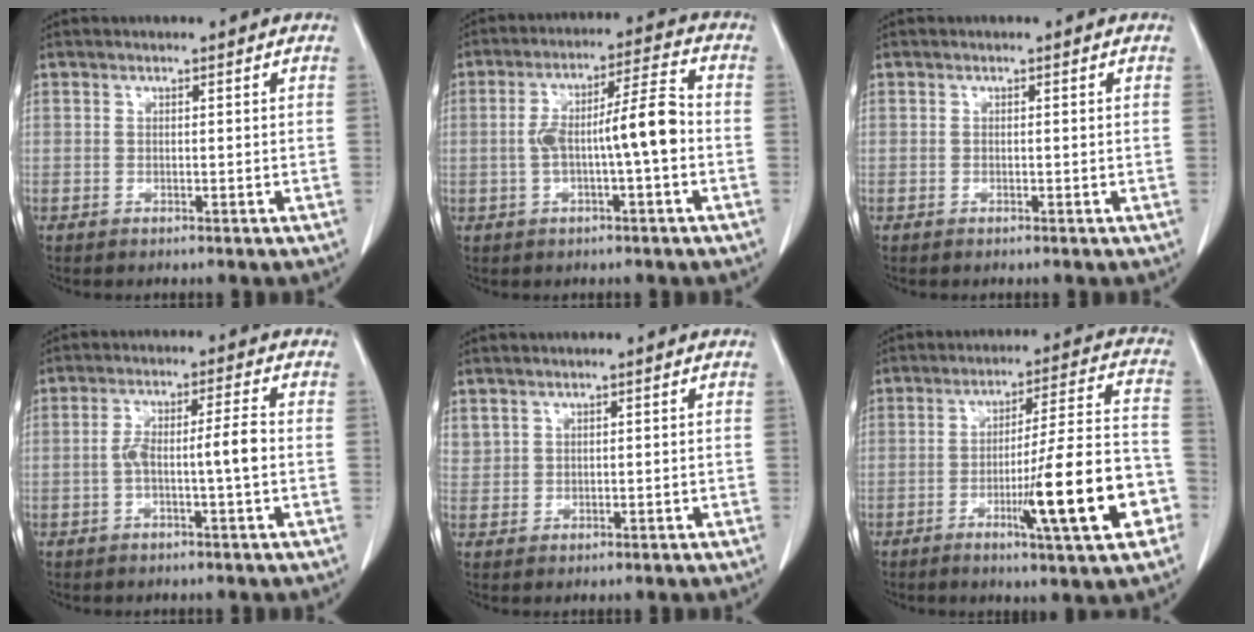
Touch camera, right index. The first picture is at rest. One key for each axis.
{"total": 9.3, "fx": -1.3, "fy": 0.9, "fz": 9.2, "tx": -0.162, "ty": 0.026, "tz": -0.023}
{"total": 0.0}
{"total": 5.7, "fx": -1.1, "fy": 0.2, "fz": 5.6, "tx": -0.107, "ty": 0.018, "tz": -0.015}
{"total": 1.8, "fx": 1.0, "fy": 1.4, "fz": 0.2, "tx": -0.002, "ty": 0.007, "tz": 0.022}
{"total": 15.5, "fx": -5.6, "fy": 0.7, "fz": 14.4, "tx": -0.220, "ty": 0.000, "tz": -0.083}